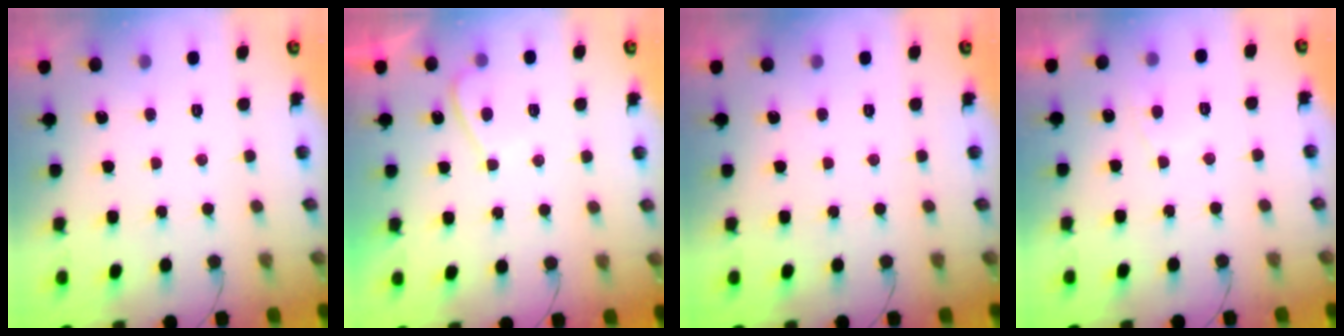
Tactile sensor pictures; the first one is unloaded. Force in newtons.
{"total": 2.5, "press": 2.3, "slide": 0.8}
{"total": 0.0}
{"total": 1.6, "press": 1.5, "slide": 0.6}